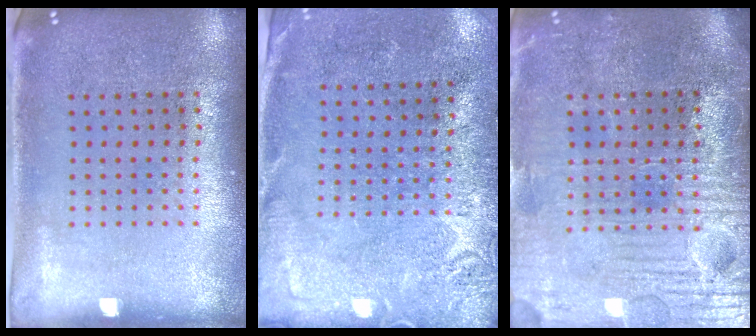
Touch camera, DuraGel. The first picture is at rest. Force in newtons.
{"total": 2.7, "press": 2.4, "slide": 1.2}
{"total": 4.0, "press": 3.8, "slide": 1.3}